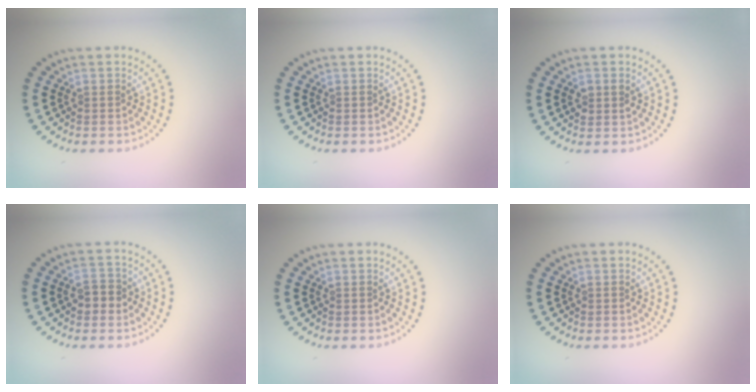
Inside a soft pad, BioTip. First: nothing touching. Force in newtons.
{"total": 0.0}
{"total": 1.4, "press": 1.4, "slide": 0.2}
{"total": 1.8, "press": 1.8, "slide": 0.5}
{"total": 0.0}
{"total": 0.0}